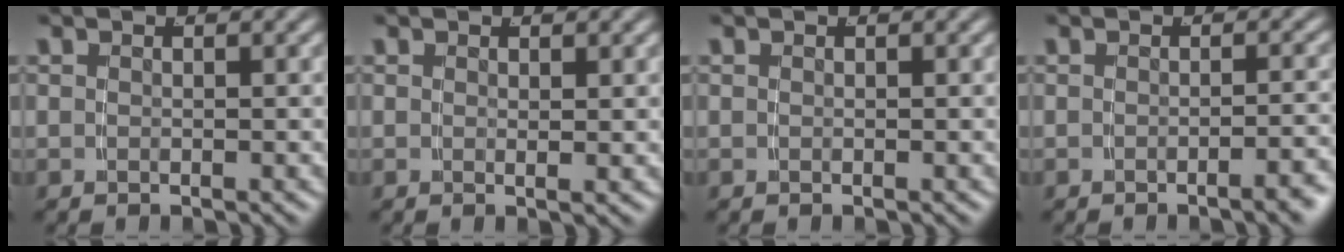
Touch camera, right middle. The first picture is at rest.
{"total": 0.6, "force": [0.3, -0.3, 0.4], "torque": [-0.008, -0.006, 0.007]}
{"total": 0.0}
{"total": 1.8, "force": [-1.3, -0.3, 1.1], "torque": [-0.011, 0.012, -0.026]}